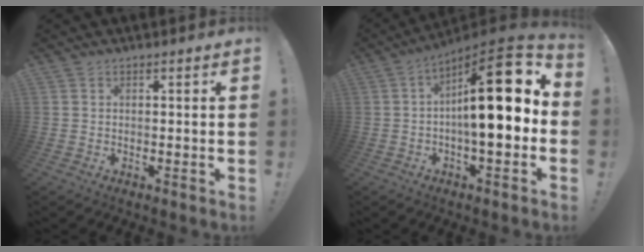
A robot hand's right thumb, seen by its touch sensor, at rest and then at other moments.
{"total": 20.5, "force": [2.1, 5.8, 19.5], "torque": [-0.285, -0.014, 0.026]}